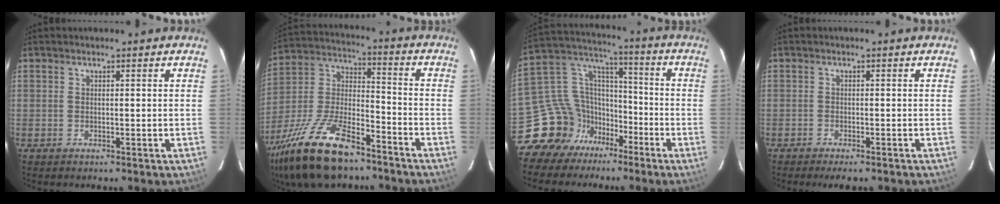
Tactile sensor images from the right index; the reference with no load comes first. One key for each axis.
{"total": 23.7, "fx": -16.4, "fy": 8.8, "fz": 14.7, "tx": -0.309, "ty": -0.015, "tz": -0.289}
{"total": 13.9, "fx": -9.3, "fy": 9.9, "fz": 2.7, "tx": -0.065, "ty": 0.061, "tz": -0.161}
{"total": 3.7, "fx": -3.1, "fy": 0.9, "fz": 1.9, "tx": -0.043, "ty": -0.010, "tz": -0.048}